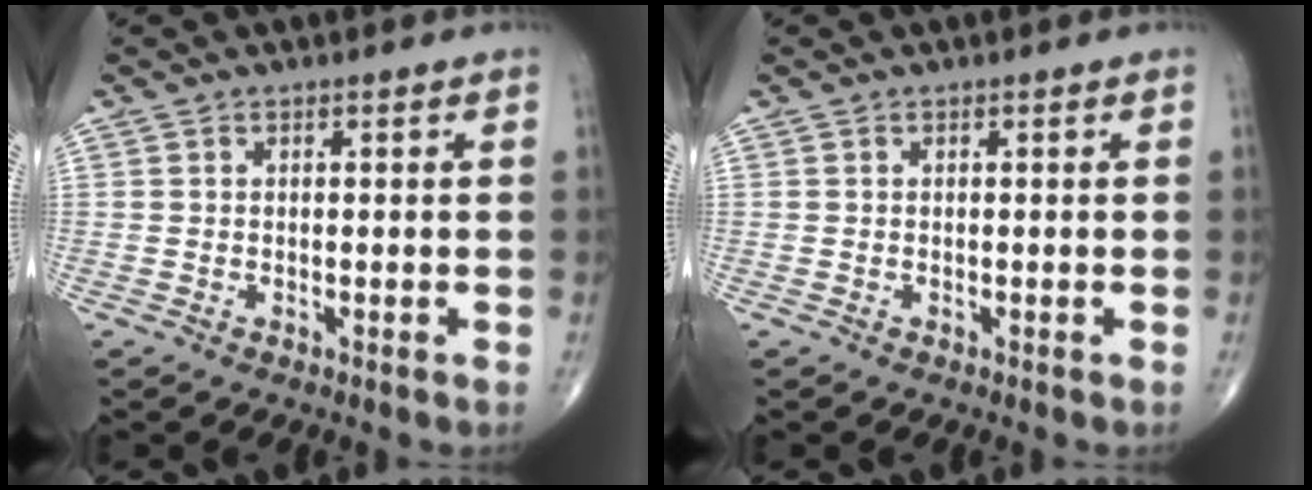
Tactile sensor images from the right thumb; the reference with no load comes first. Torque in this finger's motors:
{"motor_torque": [0.05, 0.05, 0.00, 0.00, 0.01]}